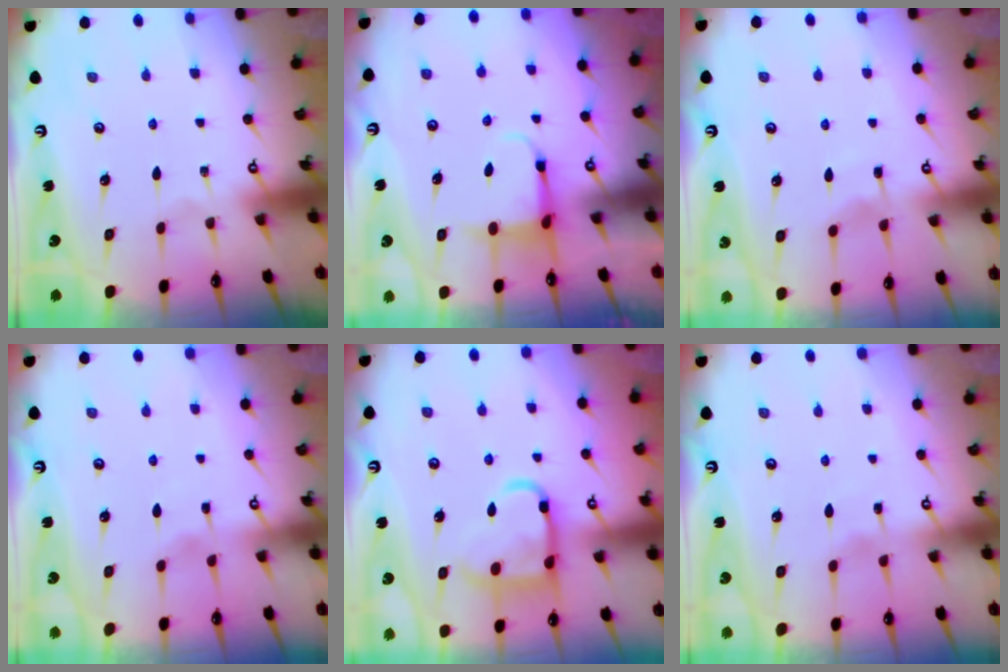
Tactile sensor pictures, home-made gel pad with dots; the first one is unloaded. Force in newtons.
{"total": 3.8, "press": 3.6, "slide": 1.2}
{"total": 3.5, "press": 3.5, "slide": 0.5}
{"total": 1.9, "press": 1.9, "slide": 0.4}
{"total": 12.8, "press": 12.7, "slide": 1.4}
{"total": 3.2, "press": 3.2, "slide": 0.5}